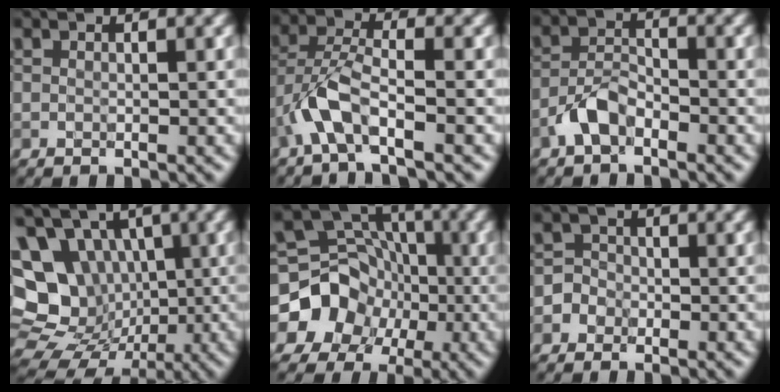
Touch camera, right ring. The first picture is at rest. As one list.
[{"total": 4.4, "force": [-2.2, 1.4, 3.5], "torque": [-0.073, 0.009, -0.051]}, {"total": 2.9, "force": [-1.9, 1.3, 1.7], "torque": [-0.033, 0.010, -0.043]}, {"total": 15.2, "force": [0.3, 13.3, 7.4], "torque": [-0.157, 0.016, 0.005]}, {"total": 10.5, "force": [-2.8, 9.5, 3.6], "torque": [-0.051, -0.004, -0.066]}, {"total": 2.9, "force": [-1.5, 2.5, 0.4], "torque": [0.014, 0.009, -0.040]}]